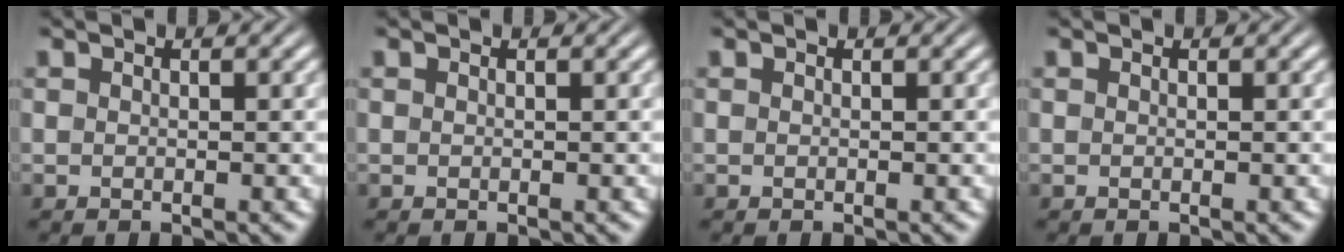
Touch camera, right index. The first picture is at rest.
{"total": 0.0}
{"total": 0.0}
{"total": 0.0}